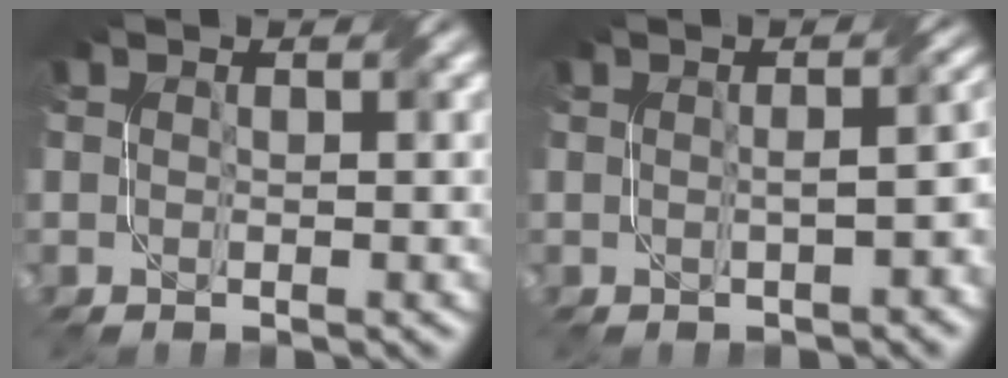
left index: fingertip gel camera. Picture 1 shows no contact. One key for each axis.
{"total": 3.0, "fx": -0.5, "fy": 1.2, "fz": 2.7, "tx": -0.030, "ty": 0.008, "tz": 0.002}